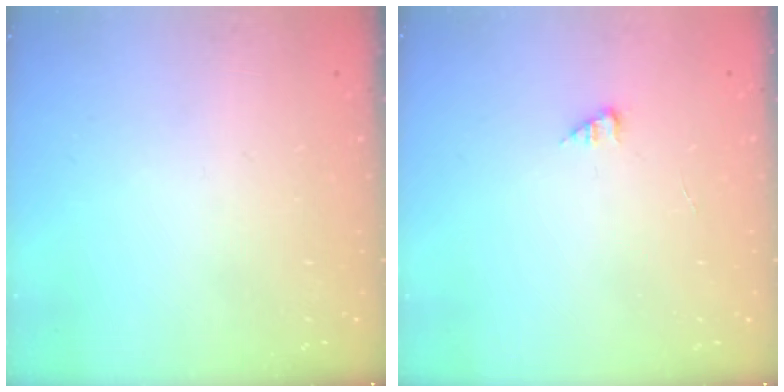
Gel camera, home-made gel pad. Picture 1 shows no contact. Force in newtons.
{"total": 1.6, "press": 1.6, "slide": 0.2}